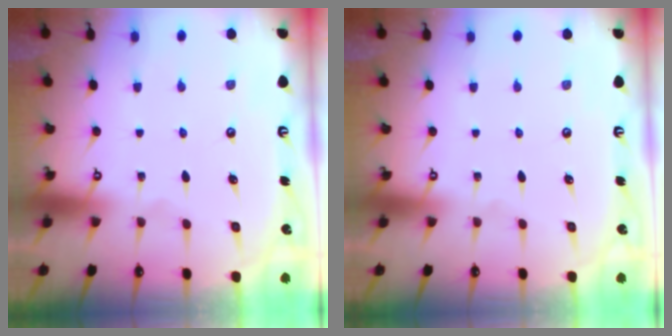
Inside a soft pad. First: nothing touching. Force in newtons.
{"total": 0.0}